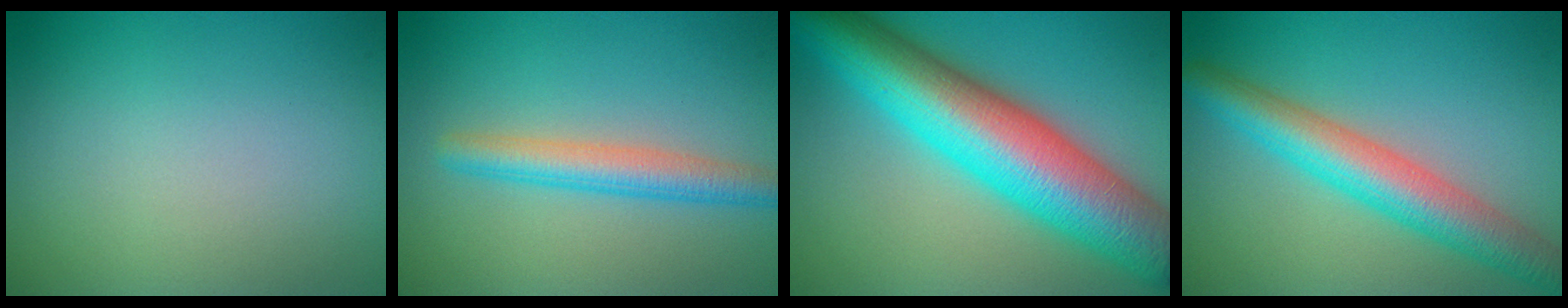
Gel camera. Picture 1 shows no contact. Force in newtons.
{"total": 3.7, "press": 3.7, "slide": 0.0}
{"total": 13.4, "press": 13.4, "slide": 0.2}
{"total": 6.1, "press": 6.1, "slide": 0.2}